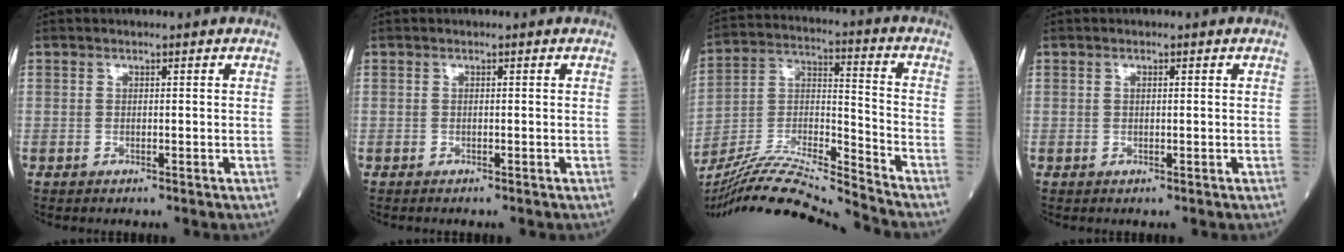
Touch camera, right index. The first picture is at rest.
{"total": 0.0}
{"total": 17.6, "force": [-16.5, -2.1, 5.7], "torque": [-0.106, 0.005, -0.295]}
{"total": 0.5, "force": [0.1, 0.2, 0.5], "torque": [-0.012, 0.000, 0.003]}